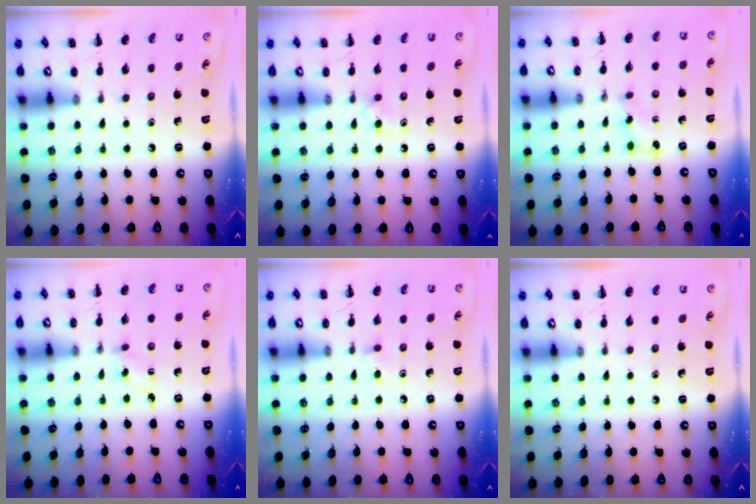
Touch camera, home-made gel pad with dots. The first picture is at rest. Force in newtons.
{"total": 3.9, "press": 3.6, "slide": 1.4}
{"total": 3.3, "press": 3.2, "slide": 1.1}
{"total": 1.5, "press": 1.3, "slide": 0.6}
{"total": 4.0, "press": 3.7, "slide": 1.5}
{"total": 0.0}